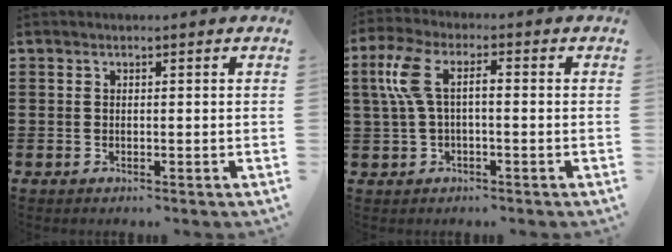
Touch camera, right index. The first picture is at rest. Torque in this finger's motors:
{"motor_torque": [1.44, 0.70, 0.89, 0.21]}